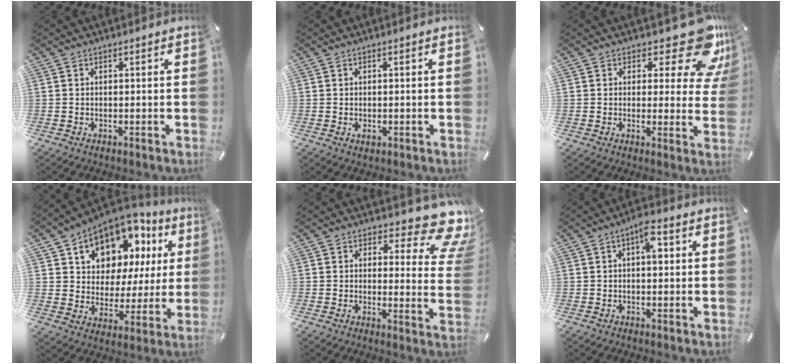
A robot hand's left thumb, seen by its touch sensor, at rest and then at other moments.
{"total": 1.0, "force": [-0.2, 0.8, 0.6], "torque": [-0.004, -0.002, -0.006]}
{"total": 15.1, "force": [8.8, 6.4, 10.5], "torque": [-0.118, -0.064, 0.147]}
{"total": 12.0, "force": [8.3, 8.0, 3.3], "torque": [-0.067, -0.073, 0.147]}
{"total": 10.9, "force": [7.3, 4.7, 6.6], "torque": [-0.071, -0.067, 0.126]}
{"total": 5.1, "force": [1.2, 2.2, 4.5], "torque": [-0.060, 0.001, 0.010]}